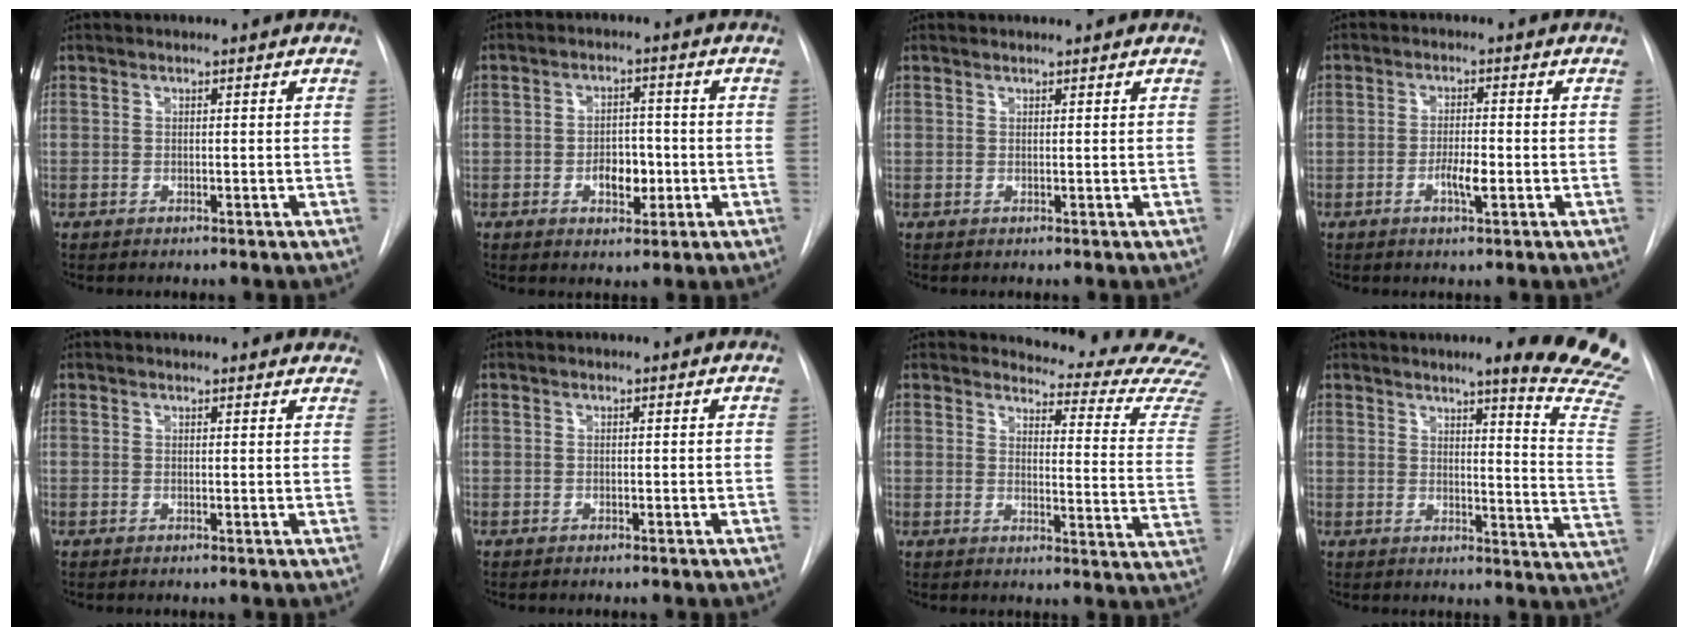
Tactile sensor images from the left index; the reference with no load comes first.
{"total": 4.9, "force": [-2.0, 2.8, 3.4], "torque": [-0.047, 0.000, -0.025]}
{"total": 0.0}
{"total": 3.5, "force": [-1.9, 0.6, 3.0], "torque": [-0.053, -0.005, -0.029]}
{"total": 6.8, "force": [6.4, 2.0, 1.3], "torque": [0.007, 0.001, 0.048]}
{"total": 0.8, "force": [-0.8, 0.0, -0.1], "torque": [0.004, -0.005, -0.011]}
{"total": 18.4, "force": [18.1, 1.8, 2.8], "torque": [-0.014, -0.155, 0.174]}
{"total": 15.8, "force": [13.1, -0.7, 8.8], "torque": [-0.096, -0.117, 0.131]}